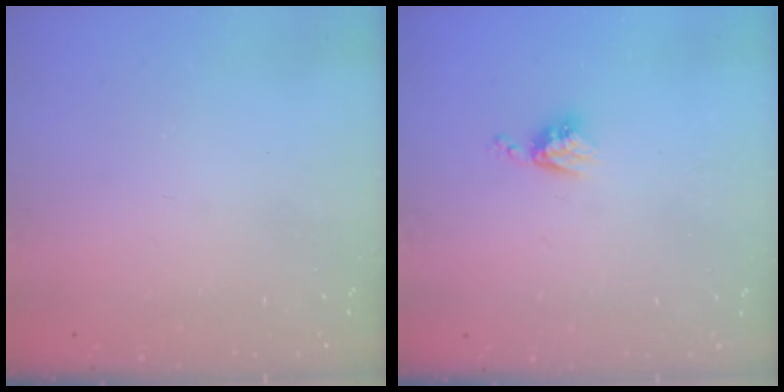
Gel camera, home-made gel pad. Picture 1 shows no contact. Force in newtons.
{"total": 3.6, "press": 3.6, "slide": 0.4}